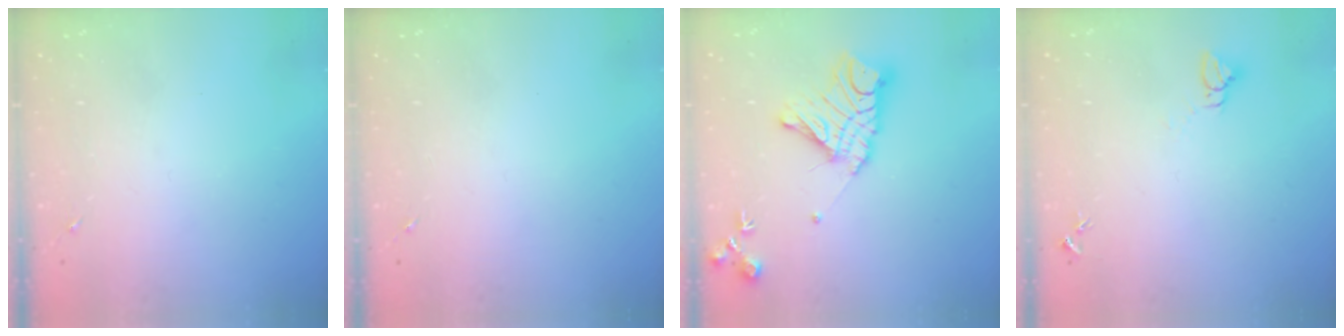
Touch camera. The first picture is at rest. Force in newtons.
{"total": 0.0}
{"total": 15.8, "press": 15.7, "slide": 1.4}
{"total": 2.8, "press": 2.8, "slide": 0.1}